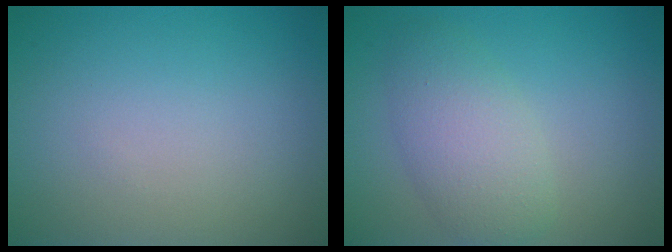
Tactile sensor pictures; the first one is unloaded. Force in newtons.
{"total": 4.2, "press": 4.2, "slide": 0.1}